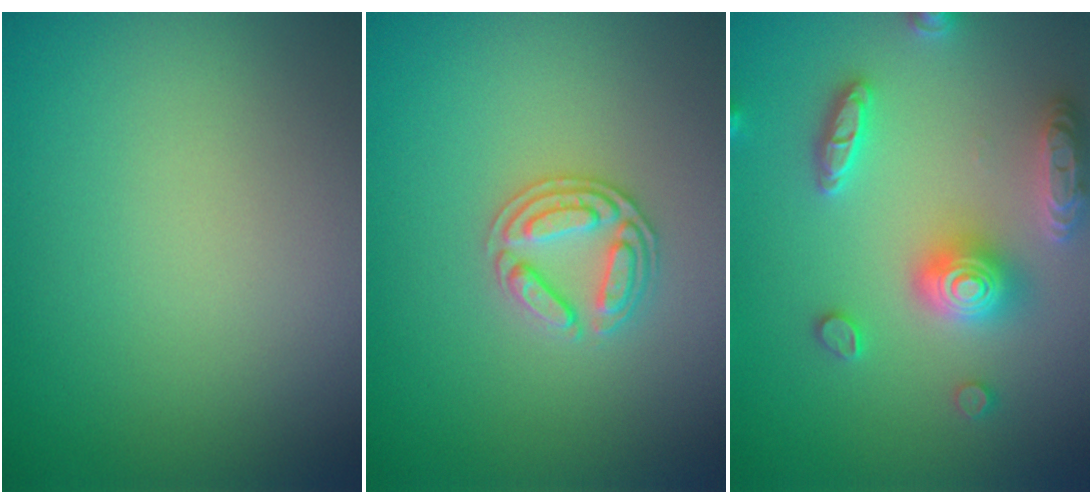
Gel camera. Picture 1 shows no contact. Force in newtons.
{"total": 2.6, "press": 2.5, "slide": 0.6}
{"total": 5.3, "press": 5.3, "slide": 0.8}